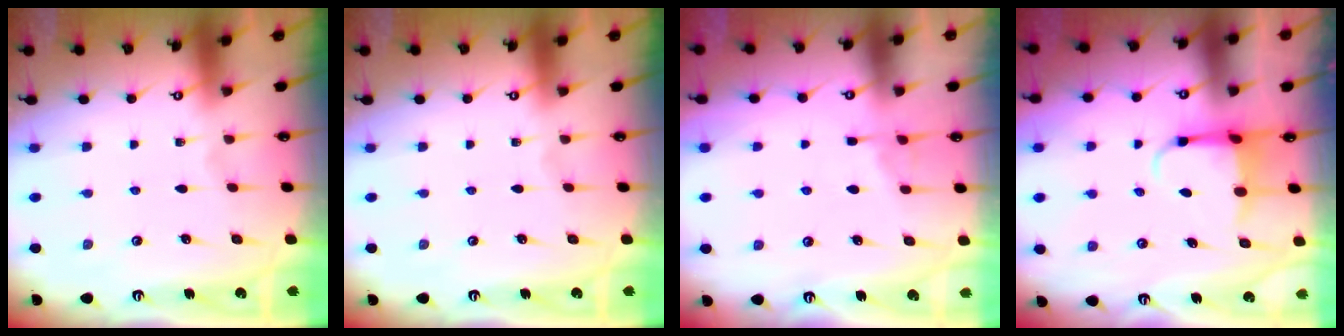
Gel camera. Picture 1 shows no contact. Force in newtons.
{"total": 0.0}
{"total": 3.6, "press": 3.6, "slide": 0.5}
{"total": 3.9, "press": 3.8, "slide": 1.2}